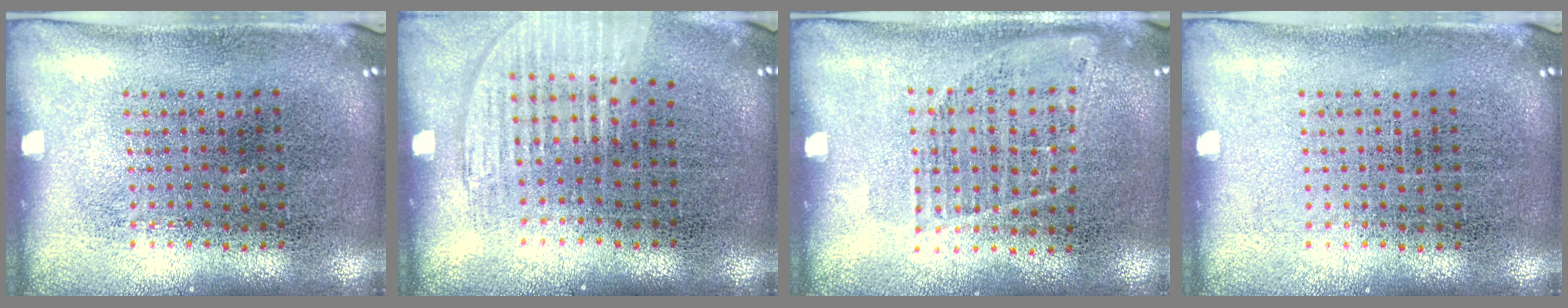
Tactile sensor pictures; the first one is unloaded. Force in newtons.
{"total": 1.2, "press": 1.1, "slide": 0.4}
{"total": 0.9, "press": 0.8, "slide": 0.4}
{"total": 0.0}